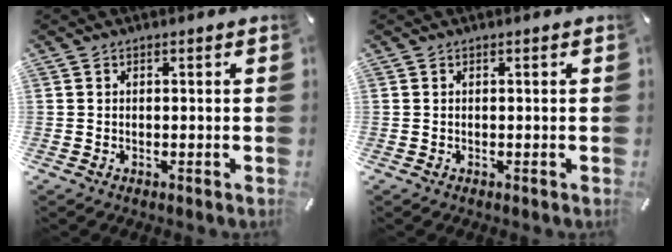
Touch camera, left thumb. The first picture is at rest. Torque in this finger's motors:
{"motor_torque": [-0.03, -0.02, 0.03, -0.03, 0.00]}